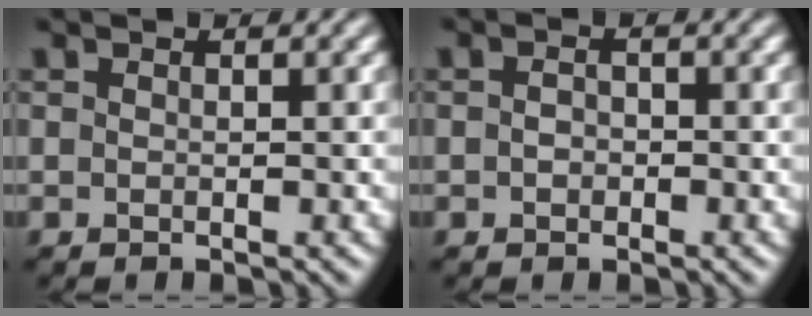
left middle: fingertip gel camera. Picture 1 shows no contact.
{"total": 1.2, "force": [-0.2, 0.9, 0.7], "torque": [-0.014, -0.002, -0.007]}